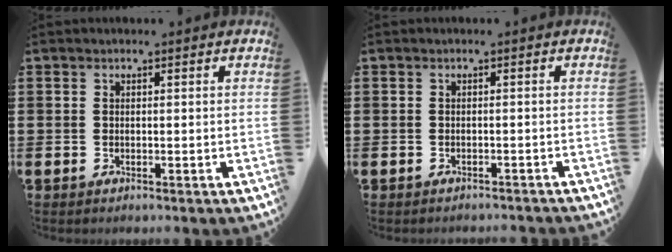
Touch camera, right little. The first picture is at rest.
{"total": 0.7, "force": [-0.7, 0.0, 0.0], "torque": [-0.002, -0.001, -0.015]}